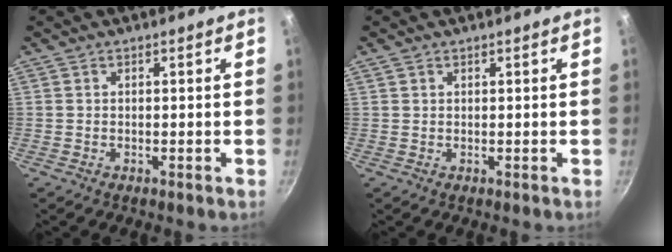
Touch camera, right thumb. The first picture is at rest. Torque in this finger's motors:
{"motor_torque": [0.07, -0.22, -0.17, 0.13, 0.06]}